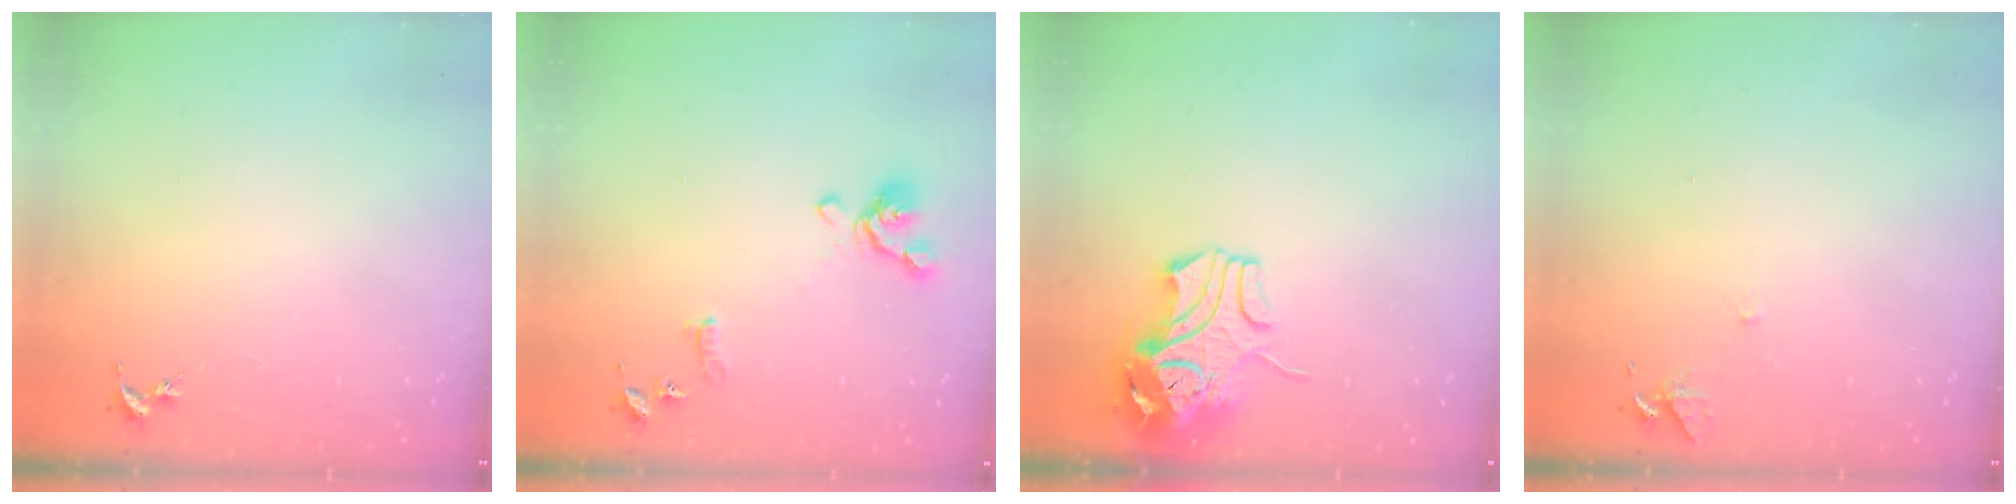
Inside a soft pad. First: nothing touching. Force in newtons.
{"total": 11.3, "press": 11.2, "slide": 1.3}
{"total": 10.8, "press": 10.6, "slide": 1.6}
{"total": 6.2, "press": 6.2, "slide": 0.6}